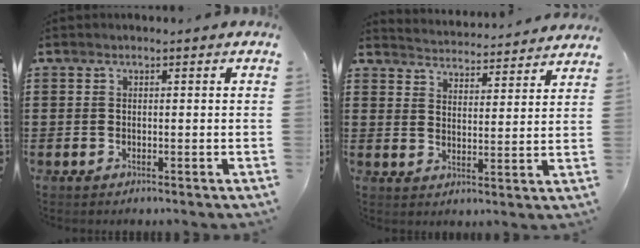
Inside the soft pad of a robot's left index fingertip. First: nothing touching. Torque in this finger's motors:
{"motor_torque": [2.14, 0.00, 0.03, -0.01]}